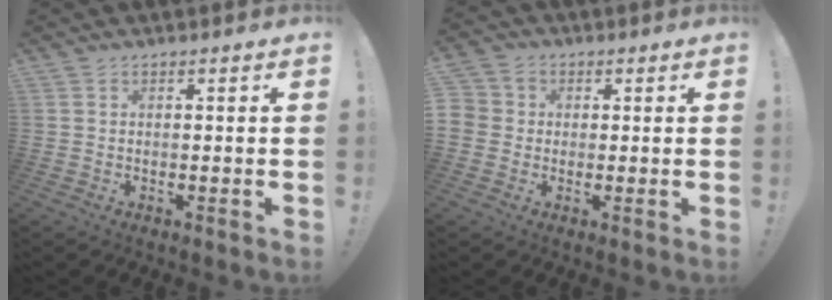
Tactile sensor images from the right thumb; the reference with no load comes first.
{"total": 4.7, "force": [-0.4, 4.5, 1.3], "torque": [-0.027, 0.008, -0.008]}